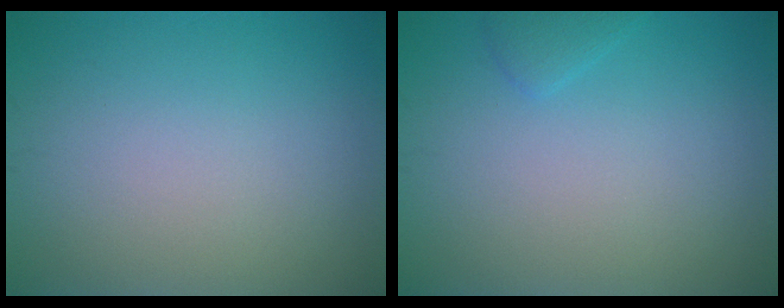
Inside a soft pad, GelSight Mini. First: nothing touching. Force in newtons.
{"total": 1.0, "press": 1.0, "slide": 0.1}